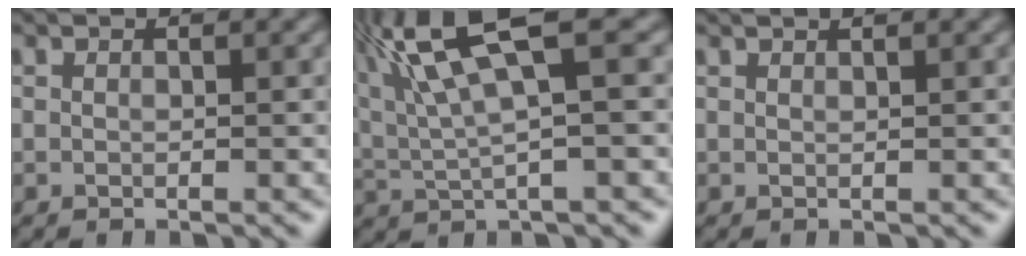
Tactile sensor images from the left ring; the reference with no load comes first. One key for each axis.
{"total": 8.4, "fx": 3.8, "fy": 2.0, "fz": 7.2, "tx": -0.165, "ty": 0.023, "tz": 0.084}
{"total": 1.3, "fx": 1.0, "fy": 0.4, "fz": 0.6, "tx": -0.001, "ty": 0.017, "tz": -0.001}